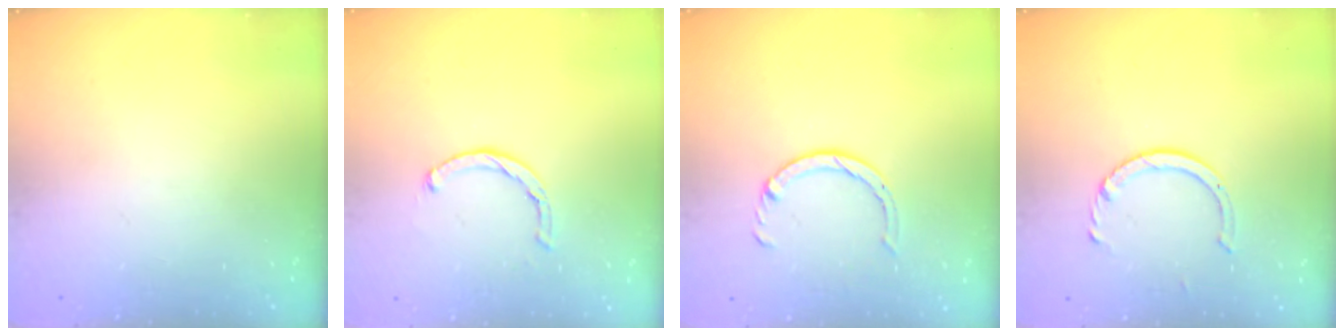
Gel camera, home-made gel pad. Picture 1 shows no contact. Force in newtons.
{"total": 1.4, "press": 1.3, "slide": 0.3}
{"total": 4.7, "press": 4.7, "slide": 0.4}
{"total": 4.2, "press": 4.2, "slide": 0.3}